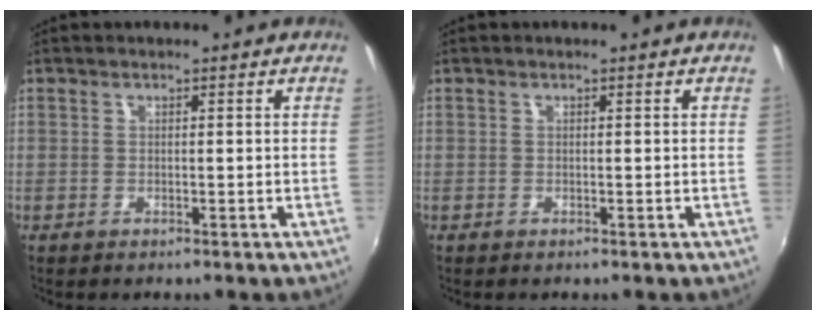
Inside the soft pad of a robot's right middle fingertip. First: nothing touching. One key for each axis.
{"total": 0.0}